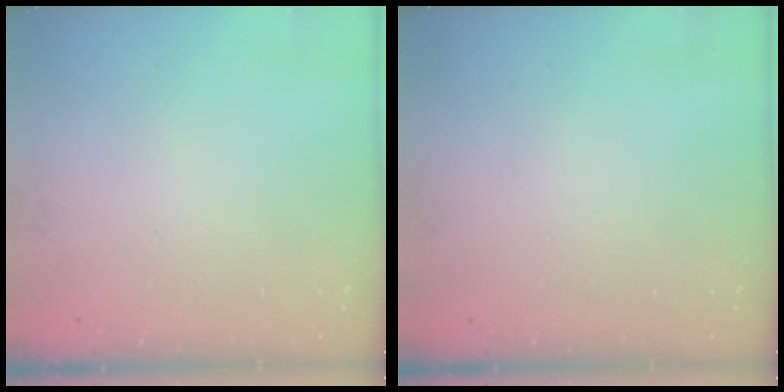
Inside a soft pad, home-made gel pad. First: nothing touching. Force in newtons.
{"total": 0.0}